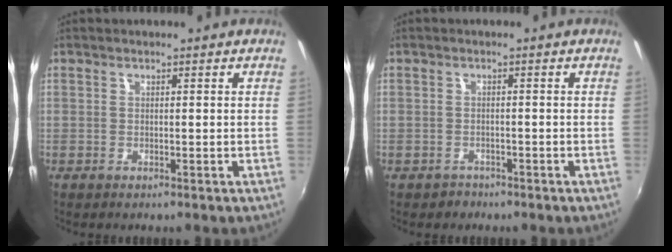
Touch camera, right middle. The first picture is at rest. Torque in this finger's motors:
{"motor_torque": [0.02, -0.32, -0.08, -0.03]}